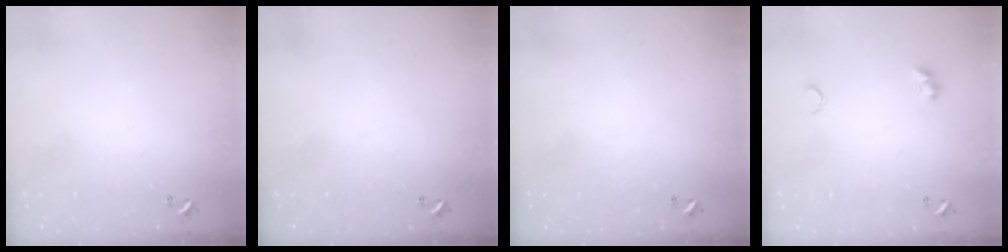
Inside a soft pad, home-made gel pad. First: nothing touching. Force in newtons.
{"total": 0.0}
{"total": 2.9, "press": 2.9, "slide": 0.1}
{"total": 2.8, "press": 2.7, "slide": 0.7}